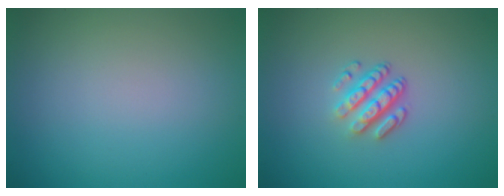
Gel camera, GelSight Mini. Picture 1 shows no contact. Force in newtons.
{"total": 3.2, "press": 2.3, "slide": 2.2}